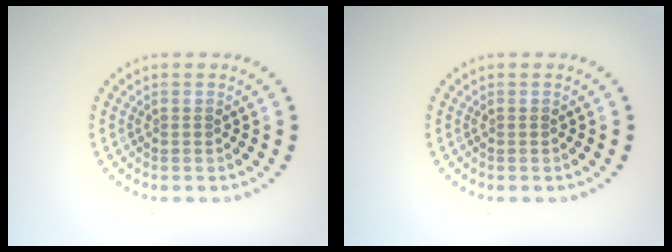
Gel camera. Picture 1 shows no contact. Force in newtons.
{"total": 0.0}